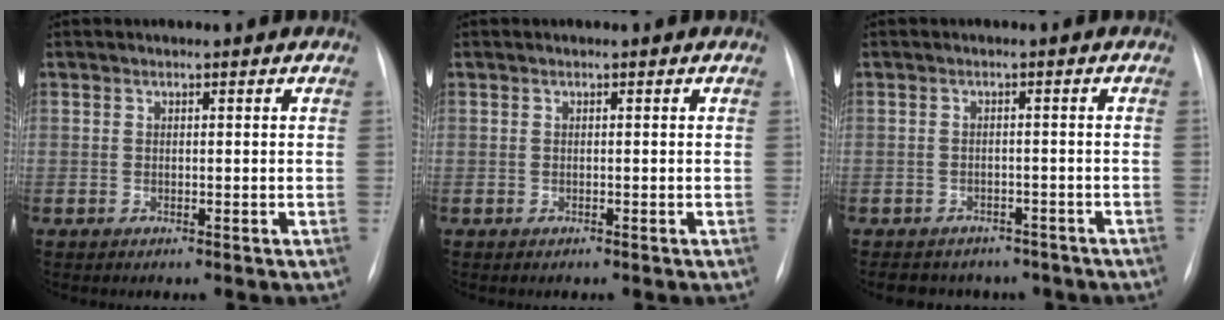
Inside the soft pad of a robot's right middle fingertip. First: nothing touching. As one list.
[{"total": 0.0}, {"total": 8.2, "force": [-6.6, 4.6, 1.8], "torque": [-0.022, 0.009, -0.071]}]